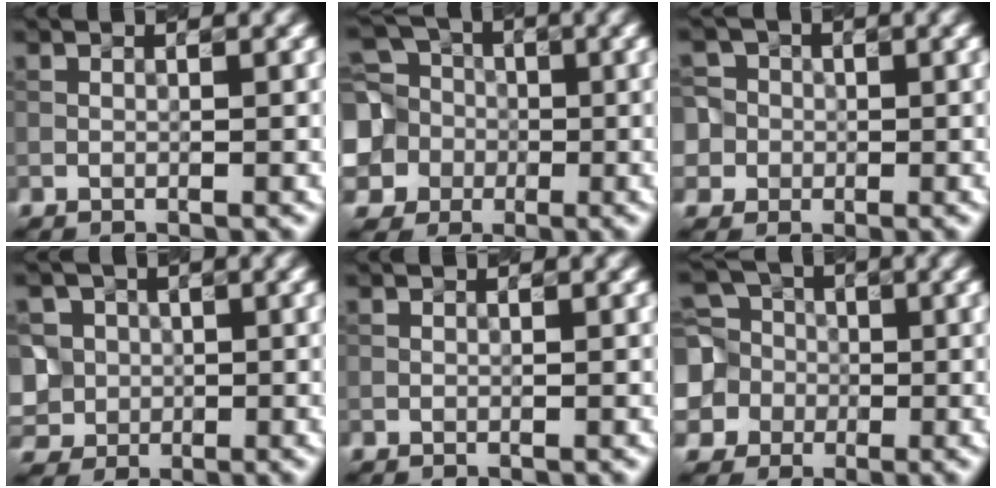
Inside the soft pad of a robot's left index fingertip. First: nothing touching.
{"total": 10.4, "force": [-0.2, 9.5, 4.4], "torque": [-0.128, 0.015, -0.032]}
{"total": 5.7, "force": [0.2, 5.4, 1.7], "torque": [-0.033, 0.035, -0.020]}
{"total": 8.3, "force": [-0.8, 7.7, 3.1], "torque": [-0.076, 0.017, -0.042]}
{"total": 0.0}
{"total": 8.7, "force": [-0.4, 8.2, 3.0], "torque": [-0.086, 0.021, -0.041]}